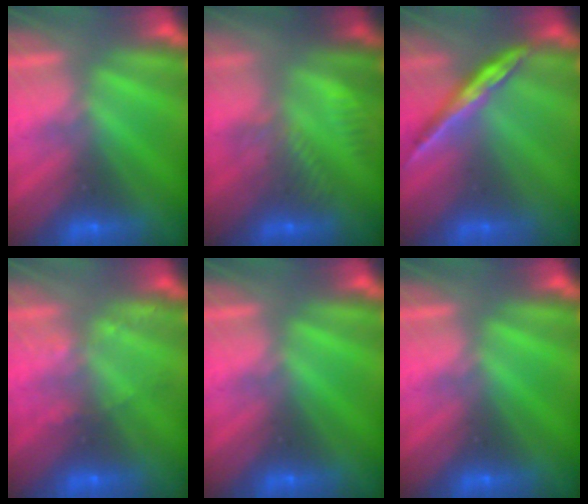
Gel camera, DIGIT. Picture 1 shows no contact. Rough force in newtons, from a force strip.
{"total": 8.0}
{"total": 1.7}
{"total": 2.2}
{"total": 0.0}
{"total": 0.0}